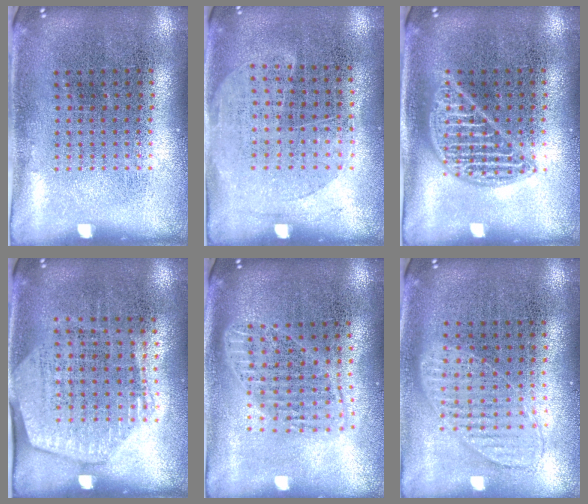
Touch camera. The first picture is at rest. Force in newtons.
{"total": 1.3, "press": 1.1, "slide": 0.7}
{"total": 2.3, "press": 2.3, "slide": 0.3}
{"total": 1.5, "press": 1.4, "slide": 0.7}
{"total": 1.7, "press": 1.5, "slide": 0.9}
{"total": 1.0, "press": 0.9, "slide": 0.2}